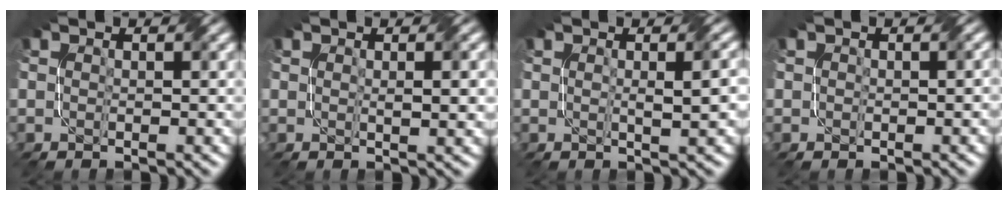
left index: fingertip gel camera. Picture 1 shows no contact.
{"total": 1.6, "force": [0.4, 0.4, 1.6], "torque": [-0.023, 0.001, 0.011]}
{"total": 2.5, "force": [0.3, 0.6, 2.3], "torque": [-0.031, 0.004, 0.006]}
{"total": 0.6, "force": [0.1, 0.5, 0.3], "torque": [-0.005, 0.000, 0.002]}